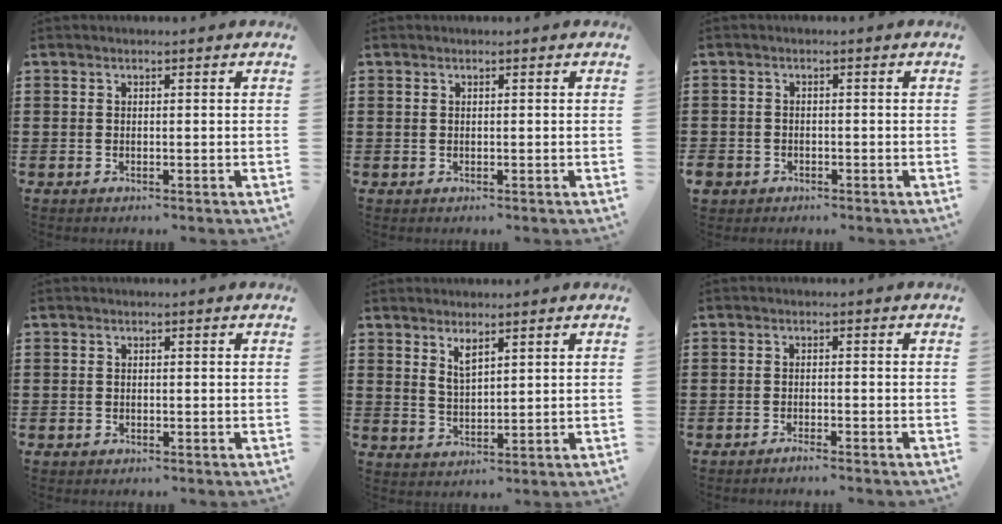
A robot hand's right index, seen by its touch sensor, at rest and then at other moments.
{"total": 0.0}
{"total": 1.7, "force": [-1.4, 0.9, 0.1], "torque": [-0.005, 0.000, -0.032]}
{"total": 0.6, "force": [-0.5, 0.2, 0.1], "torque": [-0.002, 0.001, -0.011]}
{"total": 2.8, "force": [2.0, 1.0, 1.7], "torque": [-0.037, 0.003, 0.037]}
{"total": 1.3, "force": [-1.3, -0.1, 0.4], "torque": [-0.008, 0.000, -0.024]}